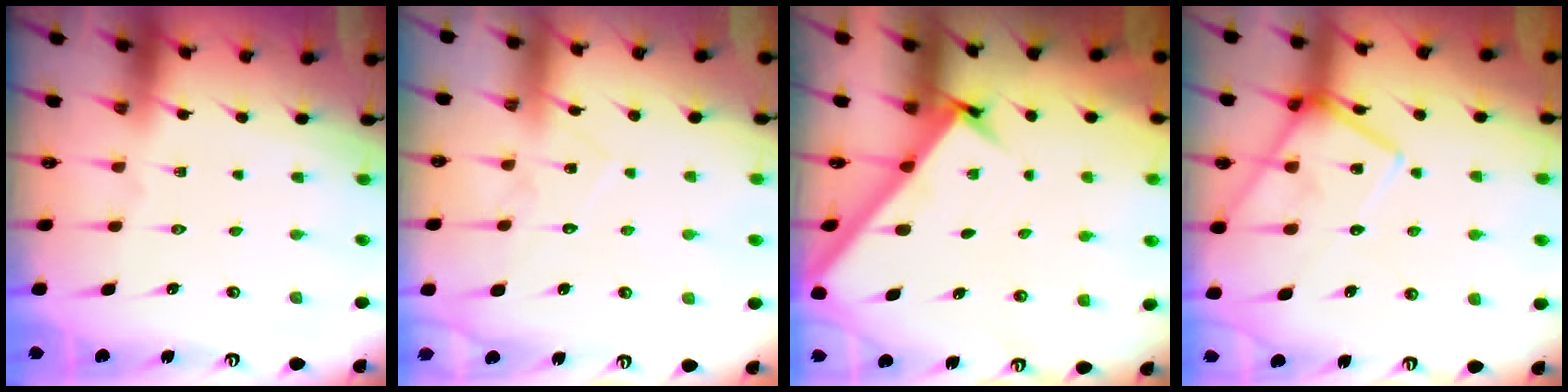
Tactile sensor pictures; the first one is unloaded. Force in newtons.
{"total": 8.5, "press": 8.5, "slide": 0.6}
{"total": 3.0, "press": 3.0, "slide": 0.4}
{"total": 13.8, "press": 13.8, "slide": 1.0}